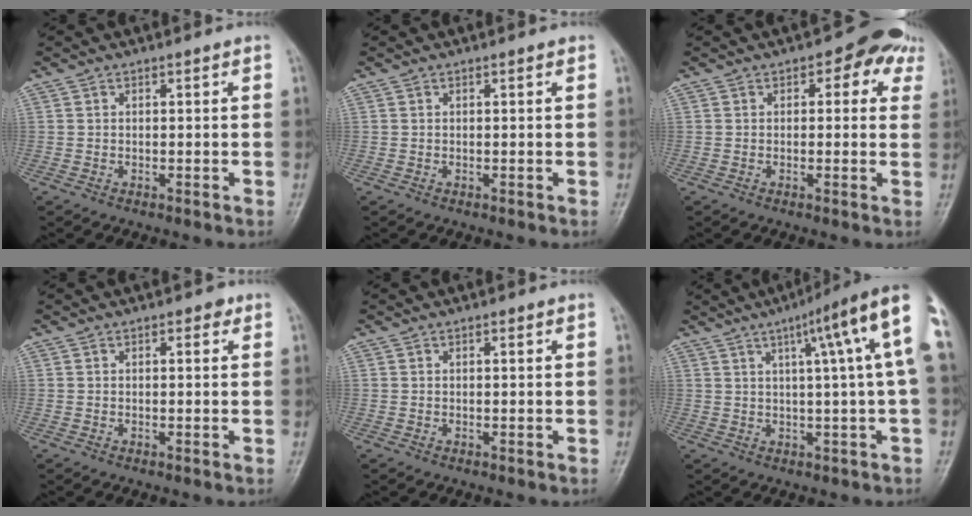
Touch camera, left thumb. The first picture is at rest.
{"total": 0.0}
{"total": 6.6, "force": [2.9, 4.1, 4.2], "torque": [0.003, 0.003, 0.023]}
{"total": 1.1, "force": [0.4, 0.7, 0.7], "torque": [0.003, 0.002, 0.002]}
{"total": 0.0}
{"total": 13.3, "force": [3.8, 0.6, 12.7], "torque": [-0.167, 0.019, 0.044]}